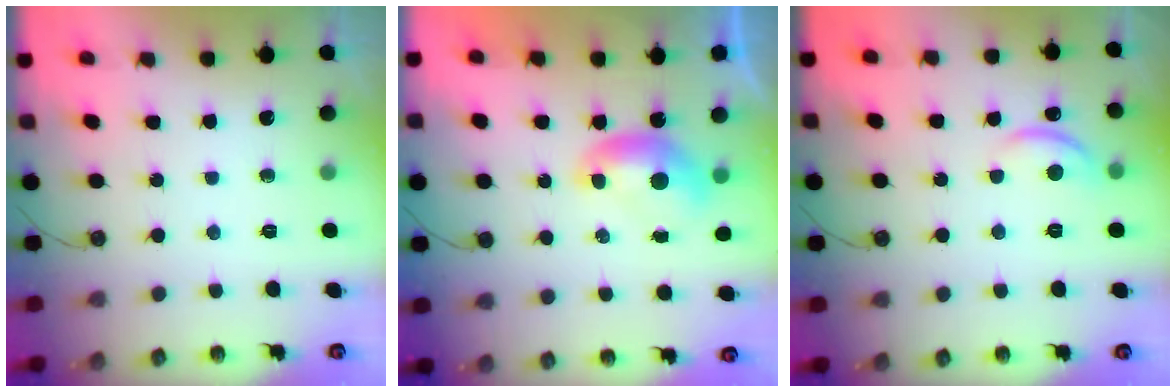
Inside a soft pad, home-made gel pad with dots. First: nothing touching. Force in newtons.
{"total": 0.0}
{"total": 3.5, "press": 3.4, "slide": 0.4}